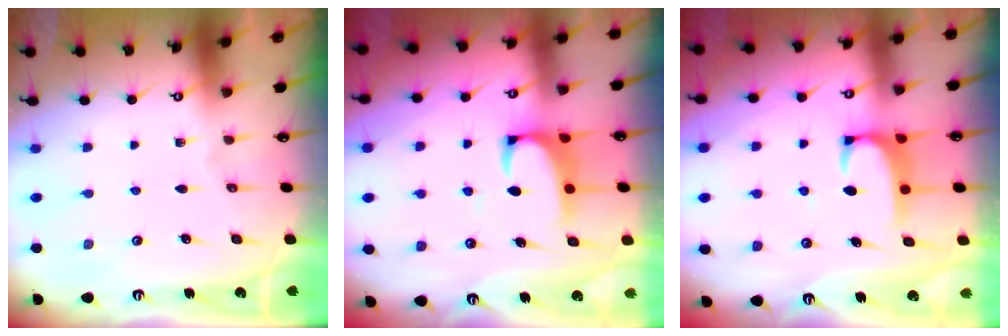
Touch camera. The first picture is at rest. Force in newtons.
{"total": 2.2, "press": 1.9, "slide": 1.0}
{"total": 2.0, "press": 1.9, "slide": 0.3}